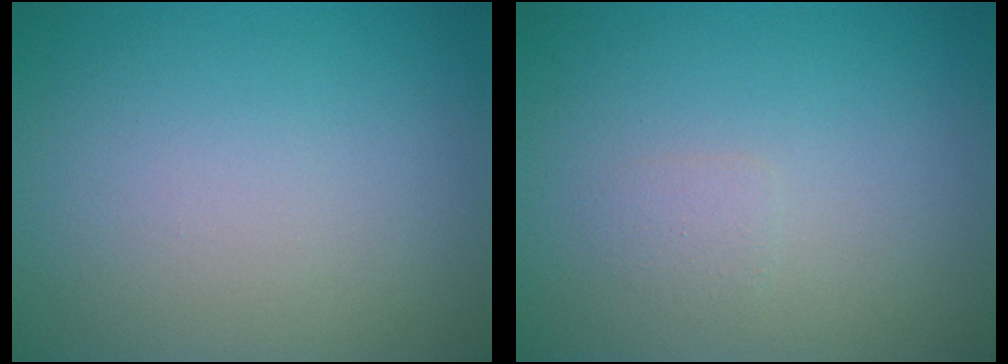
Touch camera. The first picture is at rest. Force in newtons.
{"total": 0.9, "press": 0.9, "slide": 0.0}